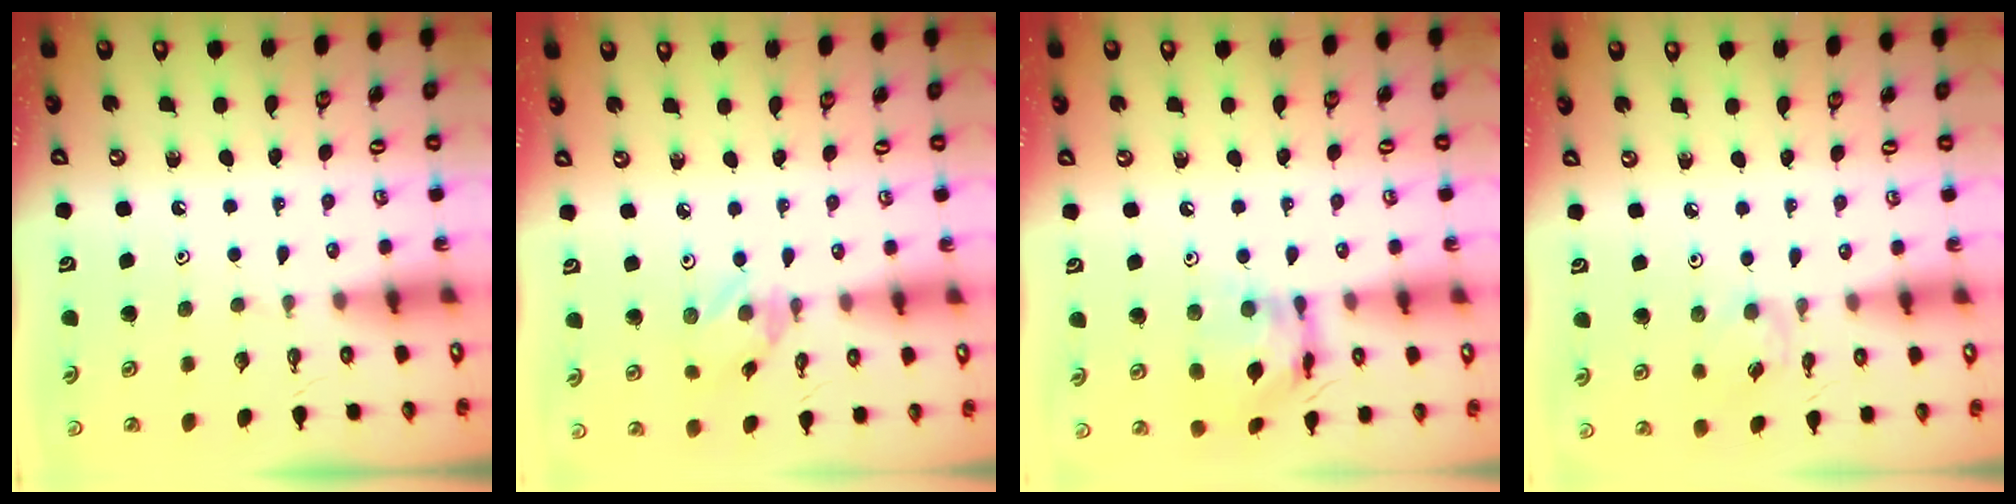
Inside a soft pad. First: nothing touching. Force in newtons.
{"total": 2.1, "press": 2.1, "slide": 0.1}
{"total": 13.5, "press": 13.4, "slide": 1.1}
{"total": 2.6, "press": 2.6, "slide": 0.4}